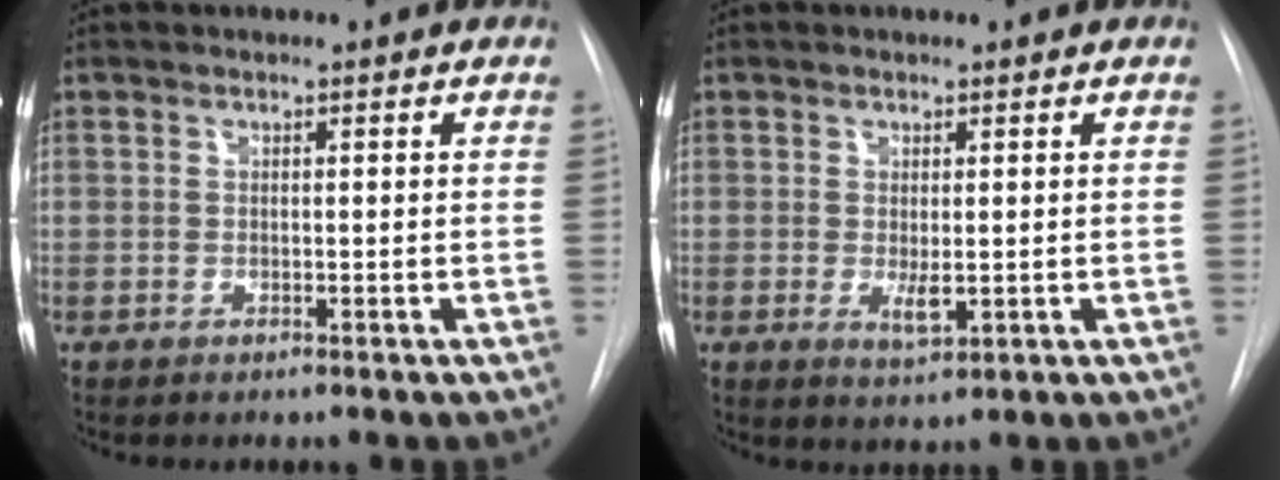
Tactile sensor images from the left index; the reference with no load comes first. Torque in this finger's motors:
{"motor_torque": [0.55, -0.06, 0.06, 0.04]}